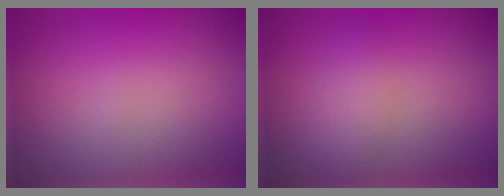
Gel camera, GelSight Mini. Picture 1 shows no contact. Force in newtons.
{"total": 2.3, "press": 2.3, "slide": 0.1}